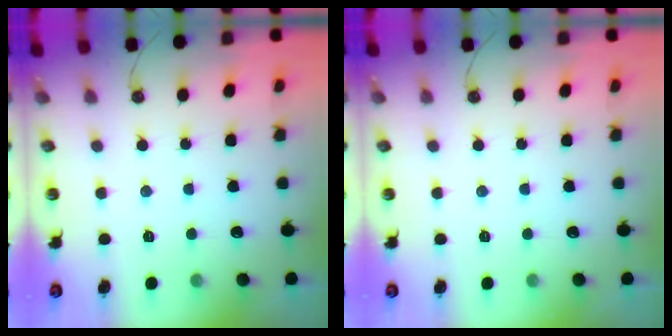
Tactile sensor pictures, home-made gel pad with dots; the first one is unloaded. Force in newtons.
{"total": 0.0}